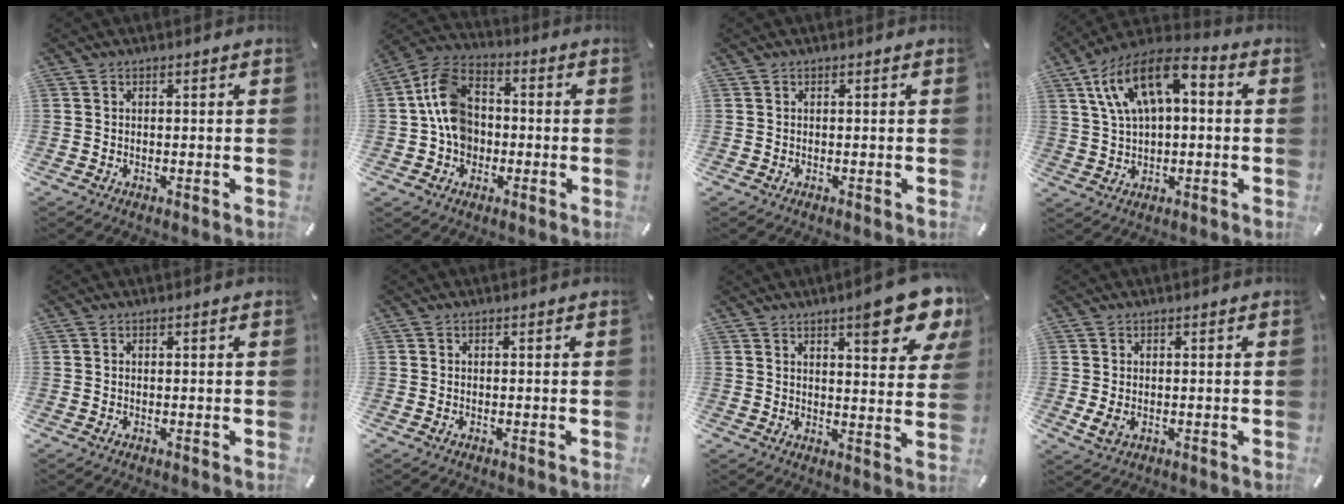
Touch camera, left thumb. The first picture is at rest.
{"total": 11.4, "force": [-0.9, 9.5, 6.2], "torque": [-0.151, 0.024, -0.016]}
{"total": 0.0}
{"total": 12.7, "force": [4.7, 7.3, 9.2], "torque": [-0.185, 0.000, 0.088]}
{"total": 0.0}
{"total": 0.0}
{"total": 14.0, "force": [8.4, 3.7, 10.6], "torque": [-0.136, -0.049, 0.130]}
{"total": 2.2, "force": [0.0, 1.5, 1.6], "torque": [-0.034, -0.005, -0.005]}